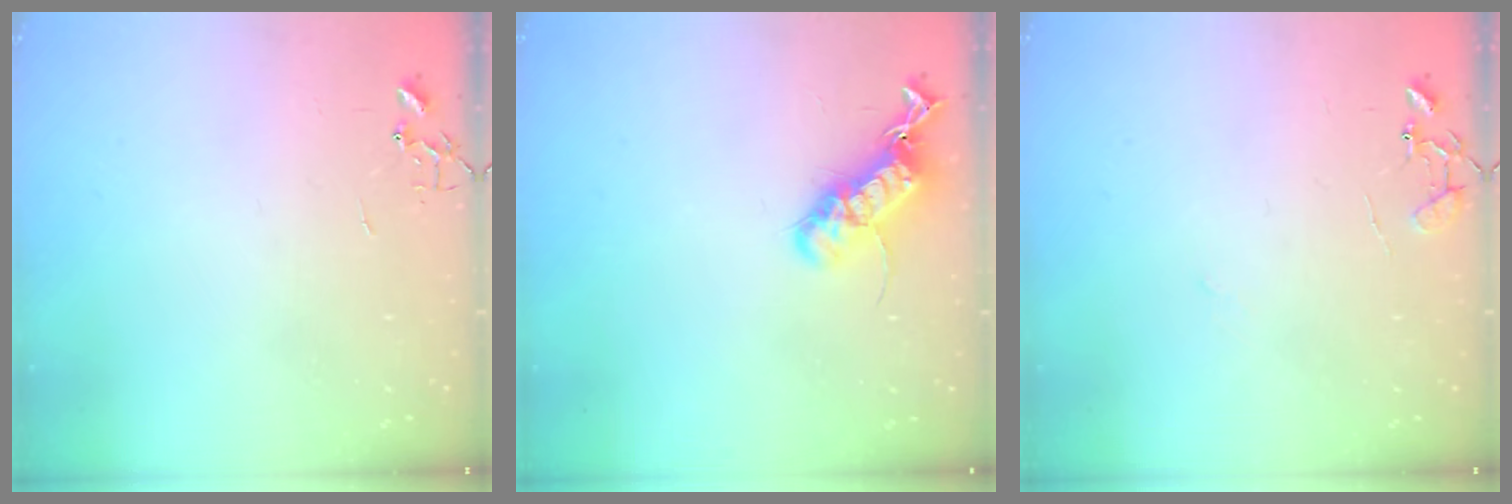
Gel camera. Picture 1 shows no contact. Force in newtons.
{"total": 16.8, "press": 16.7, "slide": 0.8}
{"total": 8.7, "press": 8.7, "slide": 0.8}